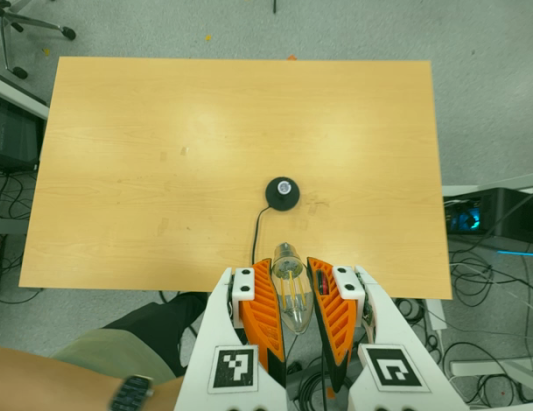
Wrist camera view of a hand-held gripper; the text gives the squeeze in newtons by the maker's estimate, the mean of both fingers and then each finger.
{"total": 21.8, "left": 22.9, "right": 20.6}